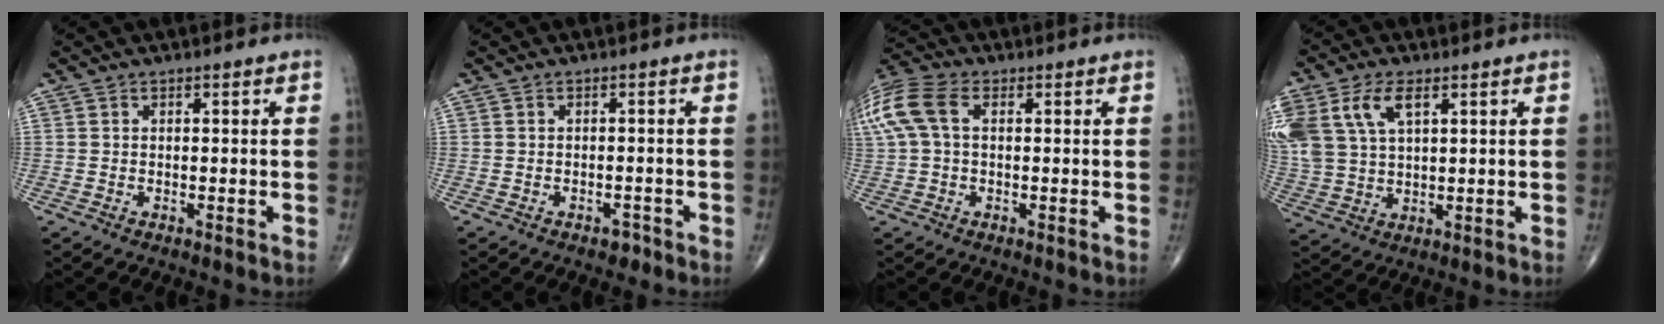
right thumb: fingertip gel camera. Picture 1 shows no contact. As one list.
[{"total": 1.5, "force": [-1.1, 0.9, 0.5], "torque": [0.001, 0.005, -0.016]}, {"total": 11.5, "force": [2.4, 7.1, 8.8], "torque": [-0.224, 0.031, 0.044]}, {"total": 13.9, "force": [5.7, 7.9, 9.9], "torque": [-0.235, 0.002, 0.117]}]